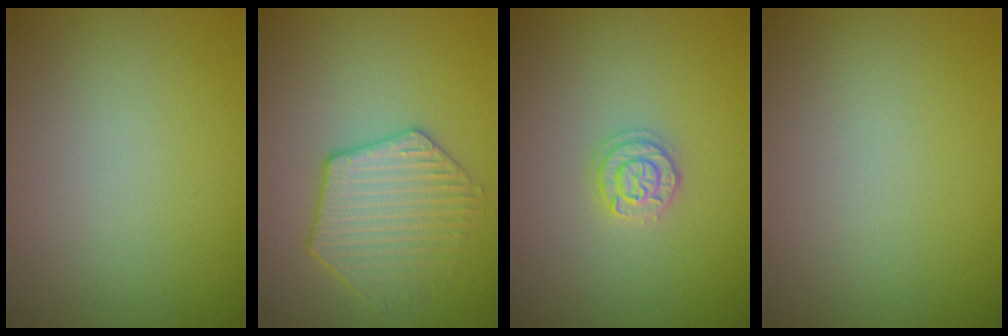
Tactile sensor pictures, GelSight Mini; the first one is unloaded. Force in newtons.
{"total": 3.8, "press": 3.7, "slide": 0.6}
{"total": 1.7, "press": 1.7, "slide": 0.2}
{"total": 0.0}